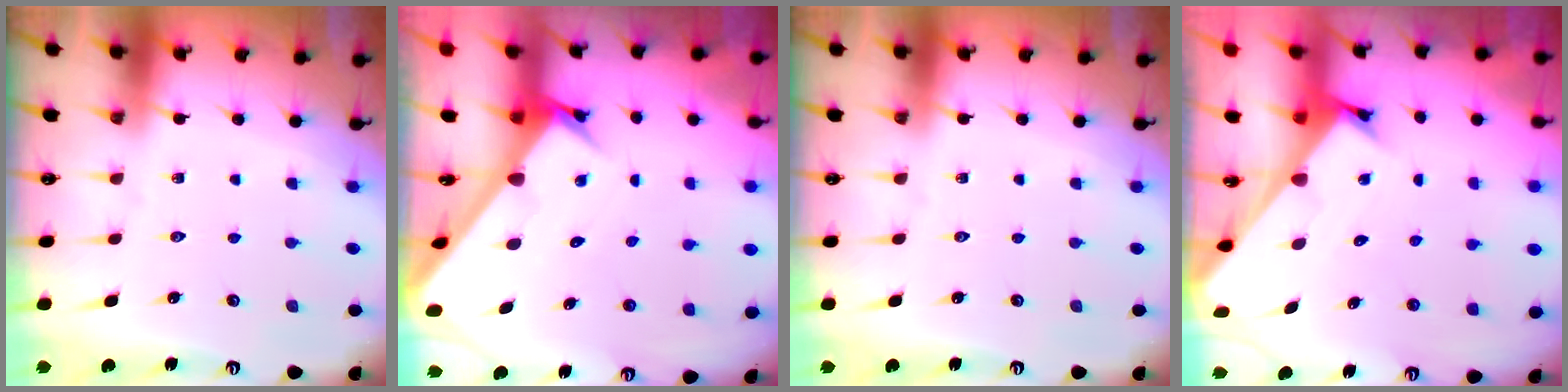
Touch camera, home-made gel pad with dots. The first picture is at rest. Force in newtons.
{"total": 3.1, "press": 3.1, "slide": 0.3}
{"total": 0.0}
{"total": 2.4, "press": 2.3, "slide": 0.3}